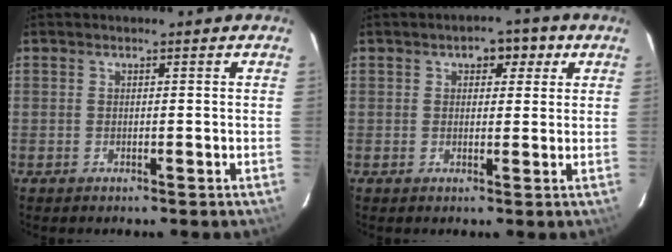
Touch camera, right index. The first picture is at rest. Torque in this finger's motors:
{"motor_torque": [0.01, 0.01, 0.05, 0.04]}